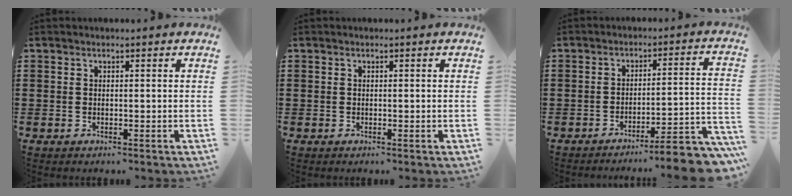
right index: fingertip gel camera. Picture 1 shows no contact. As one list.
[{"total": 0.0}, {"total": 5.7, "force": [-5.0, -0.2, 2.7], "torque": [-0.042, -0.013, -0.098]}]